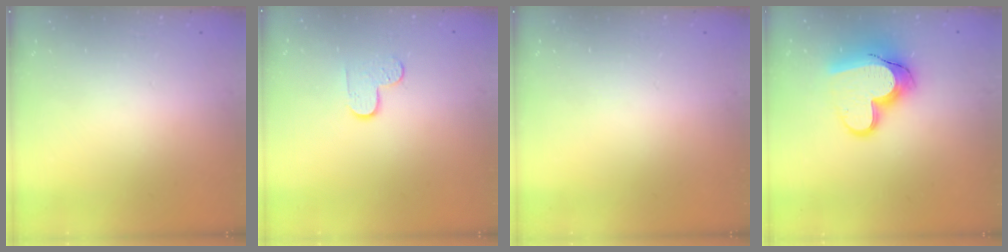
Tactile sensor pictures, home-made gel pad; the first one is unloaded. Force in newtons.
{"total": 4.8, "press": 4.7, "slide": 0.5}
{"total": 0.0}
{"total": 16.2, "press": 16.2, "slide": 1.3}